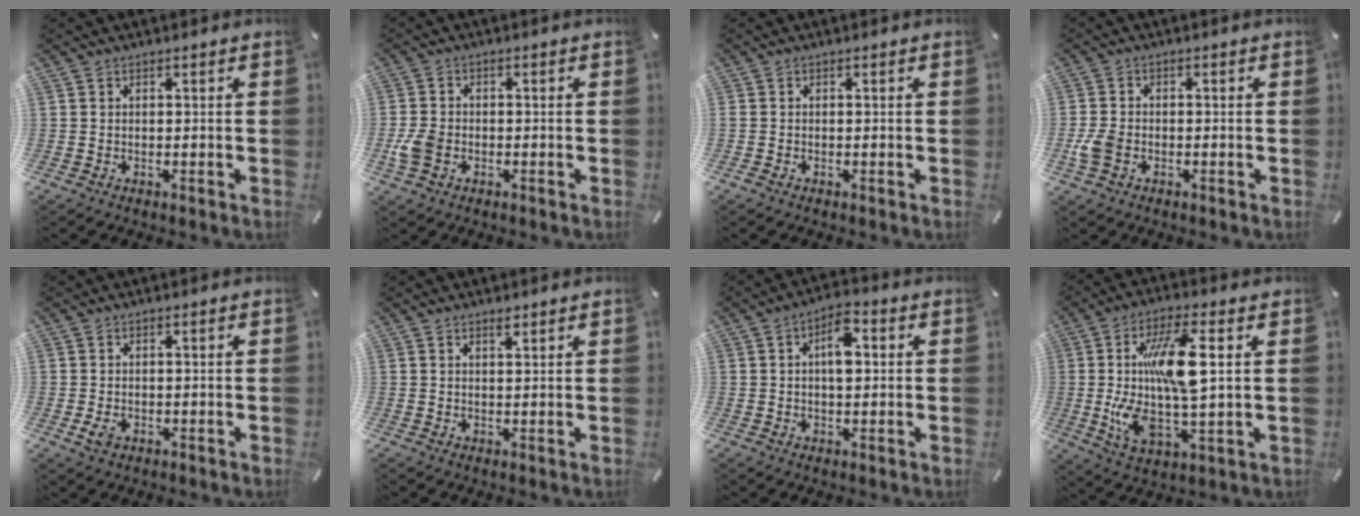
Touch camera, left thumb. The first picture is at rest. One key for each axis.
{"total": 5.2, "fx": -1.5, "fy": 4.0, "fz": 3.1, "tx": -0.071, "ty": 0.007, "tz": -0.027}
{"total": 0.5, "fx": -0.3, "fy": 0.3, "fz": 0.3, "tx": -0.004, "ty": 0.001, "tz": -0.007}
{"total": 4.6, "fx": -1.4, "fy": 3.3, "fz": 2.9, "tx": -0.060, "ty": 0.005, "tz": -0.025}
{"total": 2.1, "fx": -0.8, "fy": 1.4, "fz": 1.3, "tx": -0.037, "ty": -0.002, "tz": -0.018}
{"total": 1.4, "fx": 1.1, "fy": 0.5, "fz": 0.7, "tx": -0.007, "ty": -0.004, "tz": 0.018}
{"total": 6.3, "fx": 0.9, "fy": 3.3, "fz": 5.3, "tx": -0.072, "ty": 0.002, "tz": 0.007}
{"total": 16.5, "fx": 2.1, "fy": 5.1, "fz": 15.6, "tx": -0.318, "ty": -0.008, "tz": 0.029}